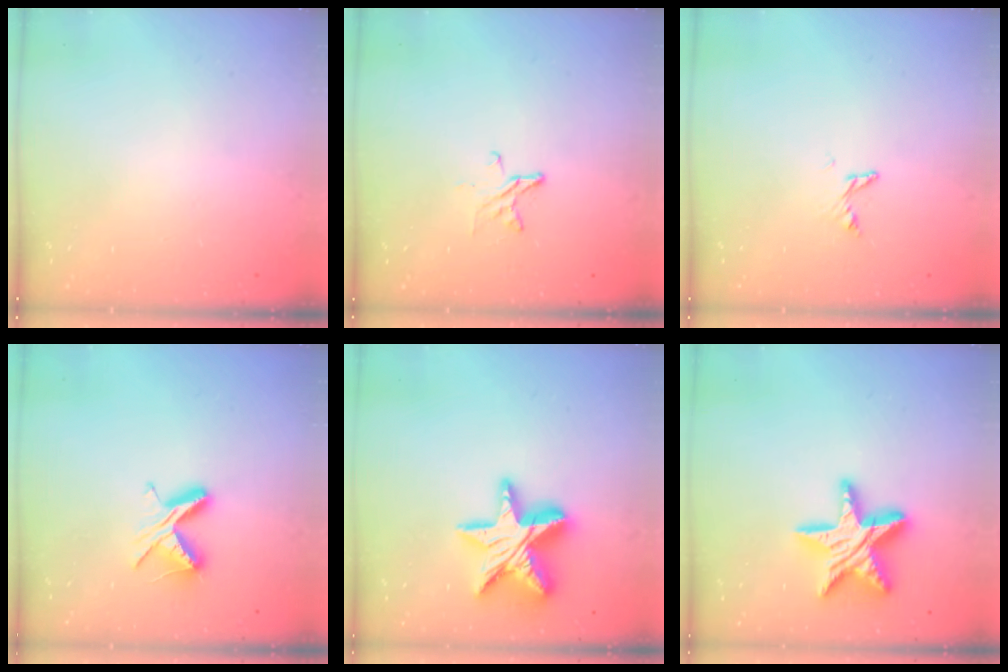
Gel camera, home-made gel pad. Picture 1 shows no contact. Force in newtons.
{"total": 3.1, "press": 3.1, "slide": 0.3}
{"total": 2.7, "press": 2.7, "slide": 0.1}
{"total": 6.7, "press": 6.6, "slide": 0.6}
{"total": 17.9, "press": 17.9, "slide": 1.4}
{"total": 17.7, "press": 17.6, "slide": 0.9}